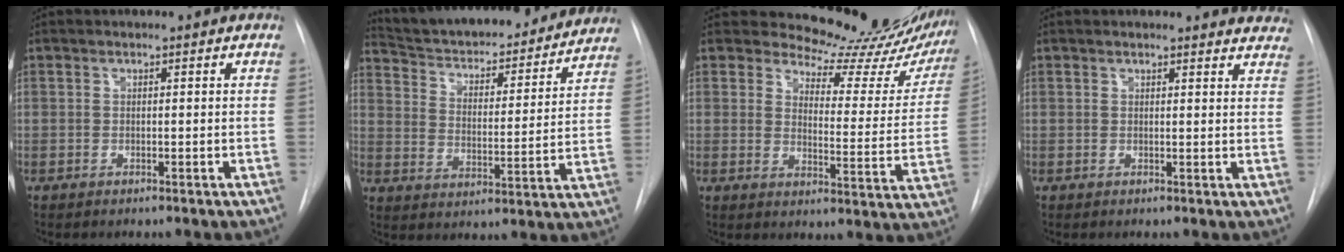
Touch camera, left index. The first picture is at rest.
{"total": 24.4, "force": [22.3, 5.4, 8.4], "torque": [-0.132, -0.012, 0.307]}
{"total": 16.9, "force": [15.8, 4.7, 3.9], "torque": [-0.029, -0.066, 0.168]}
{"total": 11.3, "force": [11.0, 2.1, 1.9], "torque": [0.008, -0.031, 0.090]}